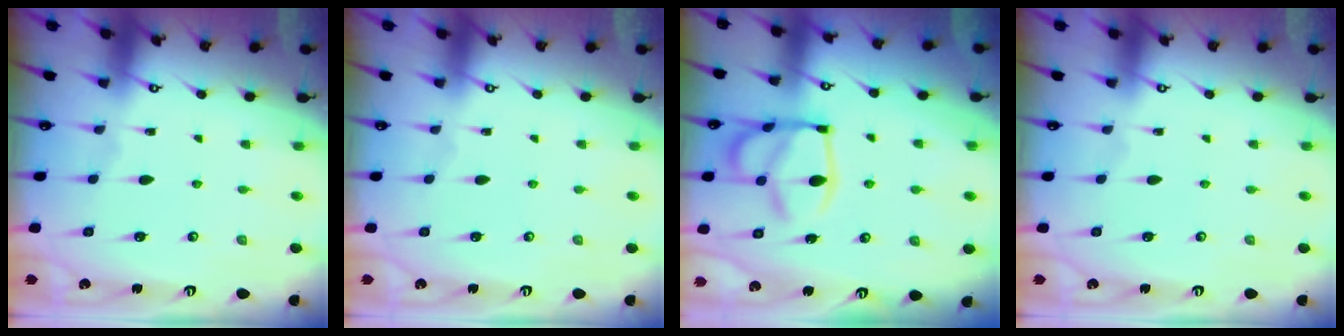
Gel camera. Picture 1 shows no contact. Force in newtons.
{"total": 0.0}
{"total": 15.2, "press": 15.1, "slide": 1.6}
{"total": 0.0}